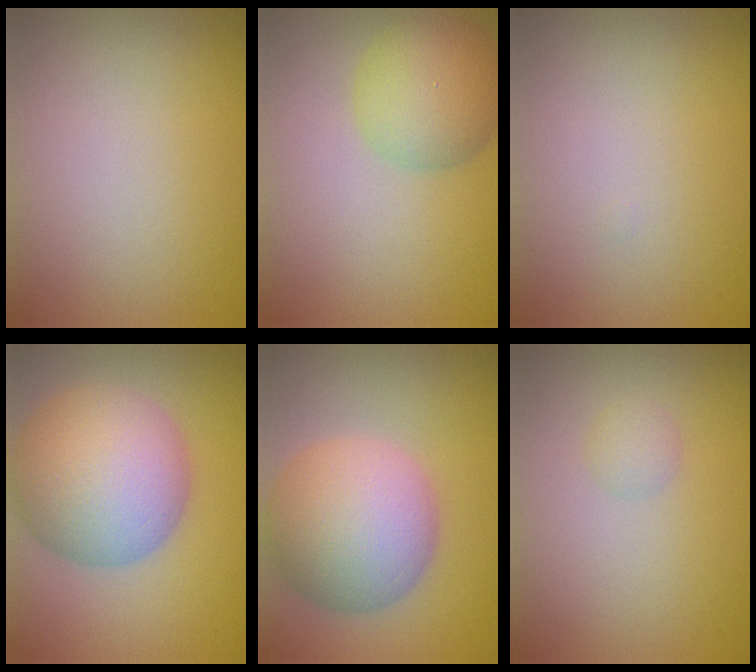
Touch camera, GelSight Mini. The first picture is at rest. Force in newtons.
{"total": 5.0, "press": 4.9, "slide": 0.2}
{"total": 0.0}
{"total": 9.8, "press": 9.8, "slide": 0.5}
{"total": 8.5, "press": 8.5, "slide": 0.3}
{"total": 1.0, "press": 1.0, "slide": 0.1}